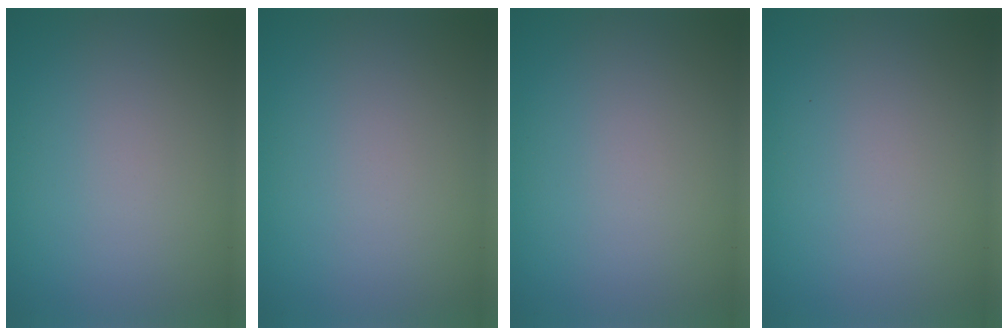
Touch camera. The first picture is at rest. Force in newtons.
{"total": 0.0}
{"total": 0.0}
{"total": 0.0}